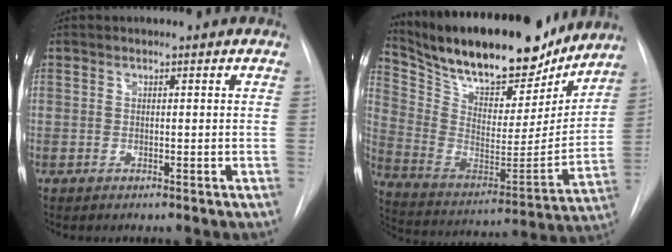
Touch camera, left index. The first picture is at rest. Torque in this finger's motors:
{"motor_torque": [0.20, -0.82, 0.72, 0.12]}